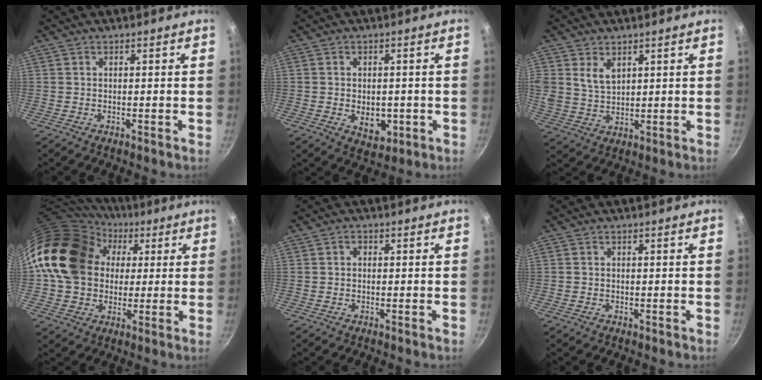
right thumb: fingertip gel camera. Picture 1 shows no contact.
{"total": 5.9, "force": [-1.1, 4.0, 4.2], "torque": [-0.044, -0.004, -0.006]}
{"total": 5.5, "force": [2.6, 3.7, 3.2], "torque": [-0.051, -0.018, 0.054]}
{"total": 21.8, "force": [3.5, 17.7, 12.3], "torque": [-0.205, 0.039, 0.058]}
{"total": 1.0, "force": [0.0, 0.8, 0.5], "torque": [-0.009, 0.006, -0.001]}
{"total": 0.0}